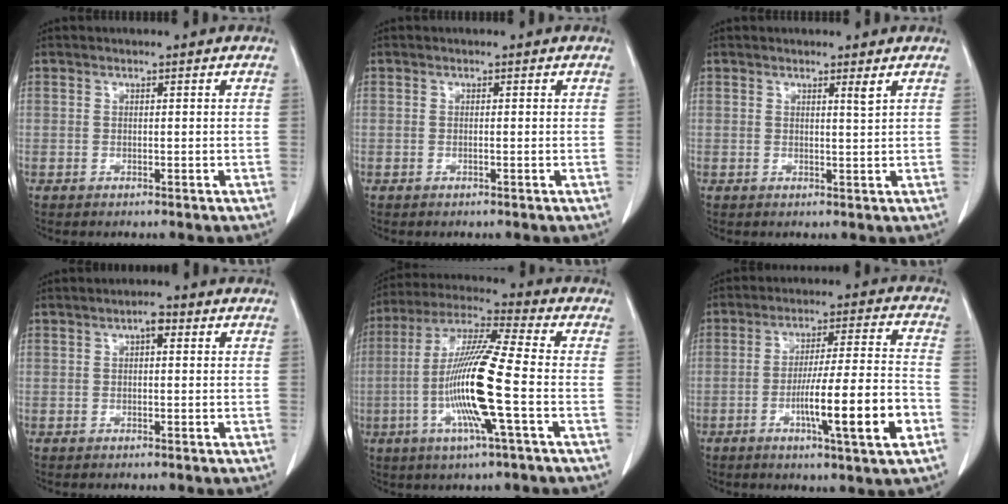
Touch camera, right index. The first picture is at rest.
{"total": 0.0}
{"total": 1.1, "force": [0.7, -0.3, 0.7], "torque": [-0.021, -0.010, 0.014]}
{"total": 1.8, "force": [0.6, 0.7, 1.6], "torque": [-0.025, 0.009, 0.008]}
{"total": 14.9, "force": [-3.2, -0.2, 14.5], "torque": [-0.292, -0.007, -0.071]}
{"total": 13.8, "force": [-4.8, 0.1, 12.9], "torque": [-0.212, -0.003, -0.076]}